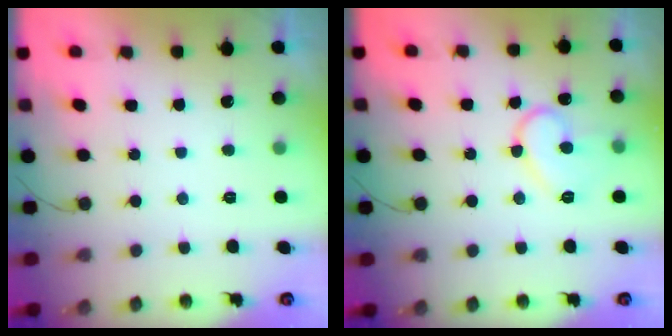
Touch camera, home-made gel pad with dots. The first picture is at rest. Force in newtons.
{"total": 11.4, "press": 11.3, "slide": 0.9}